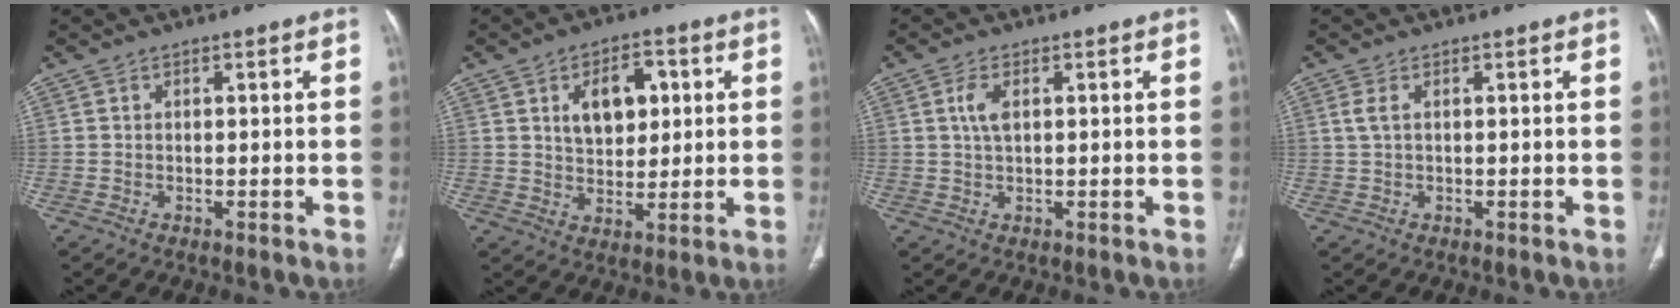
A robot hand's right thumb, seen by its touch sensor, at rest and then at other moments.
{"total": 9.5, "force": [2.7, 5.9, 6.9], "torque": [-0.076, -0.004, 0.046]}
{"total": 3.3, "force": [0.9, 1.5, 2.8], "torque": [-0.063, 0.003, 0.020]}
{"total": 1.8, "force": [0.6, 0.6, 1.6], "torque": [-0.047, 0.010, 0.019]}